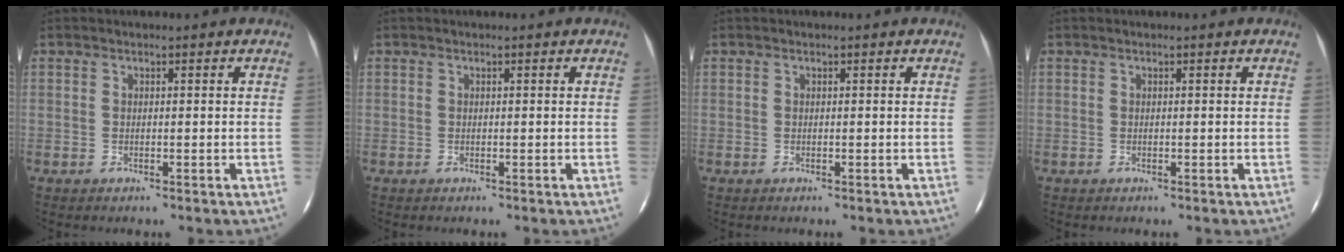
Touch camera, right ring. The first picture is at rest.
{"total": 0.0}
{"total": 0.0}
{"total": 0.0}